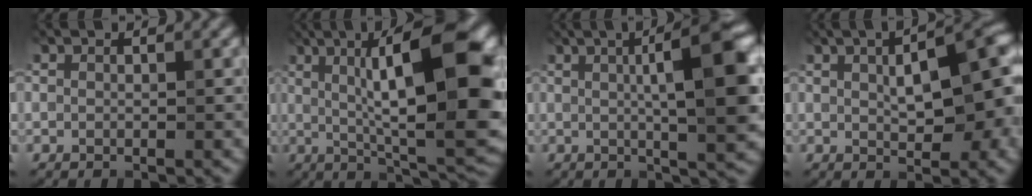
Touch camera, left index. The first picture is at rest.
{"total": 14.4, "force": [2.1, 2.9, 14.0], "torque": [-0.184, 0.016, 0.027]}
{"total": 9.0, "force": [1.4, 1.5, 8.7], "torque": [-0.122, 0.015, 0.023]}
{"total": 9.3, "force": [0.5, 4.1, 8.4], "torque": [-0.107, 0.015, 0.013]}